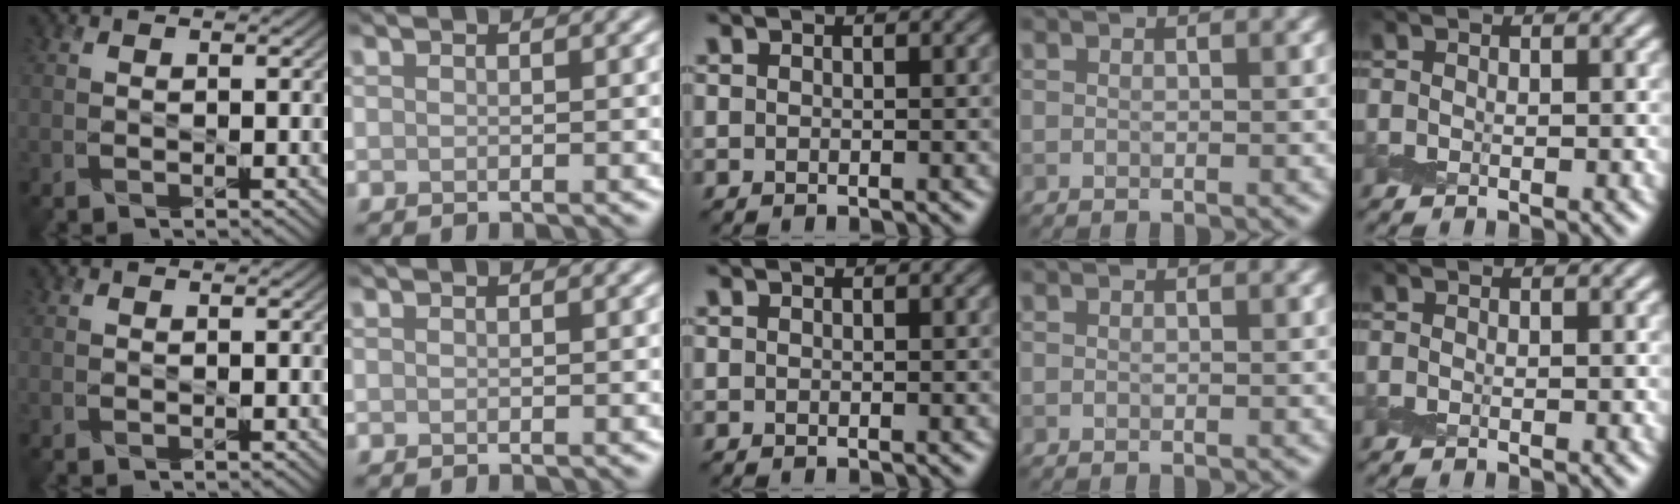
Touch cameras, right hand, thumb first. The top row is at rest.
{}